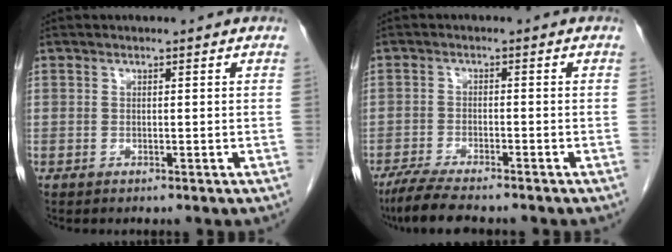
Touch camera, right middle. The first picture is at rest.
{"total": 7.4, "force": [-6.2, 0.9, 4.0], "torque": [-0.070, -0.019, -0.104]}